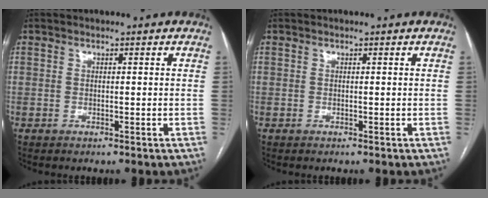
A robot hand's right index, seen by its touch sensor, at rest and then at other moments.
{"total": 0.0}